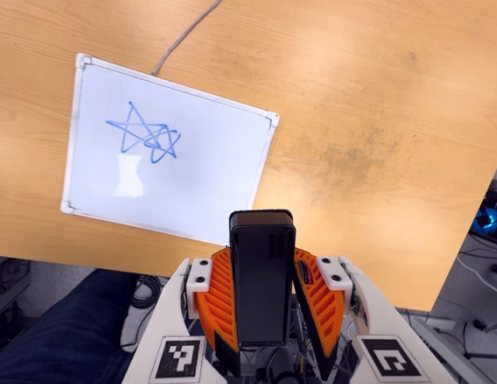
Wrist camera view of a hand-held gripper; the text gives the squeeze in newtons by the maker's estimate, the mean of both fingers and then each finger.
{"total": 5.7, "left": 5.0, "right": 6.3}